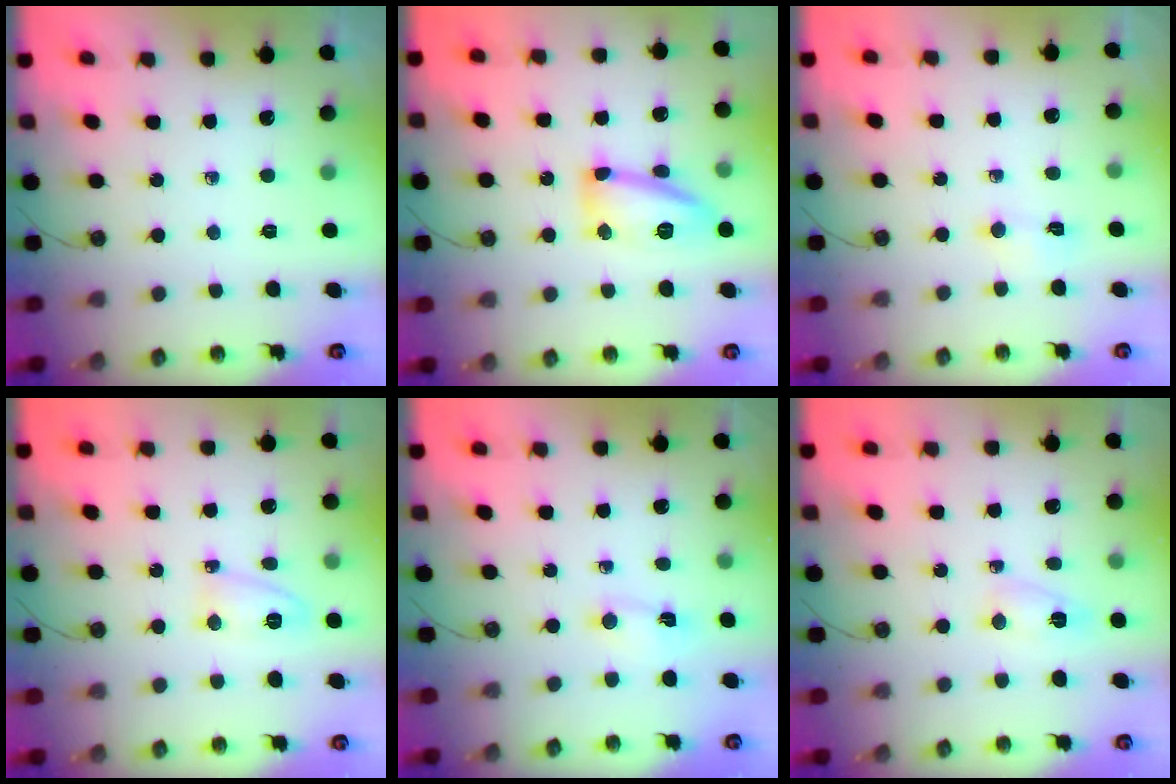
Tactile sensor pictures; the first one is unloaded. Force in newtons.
{"total": 13.7, "press": 13.7, "slide": 1.1}
{"total": 3.8, "press": 3.7, "slide": 0.6}
{"total": 5.1, "press": 5.1, "slide": 0.7}
{"total": 1.1, "press": 1.0, "slide": 0.6}
{"total": 3.2, "press": 3.2, "slide": 0.1}